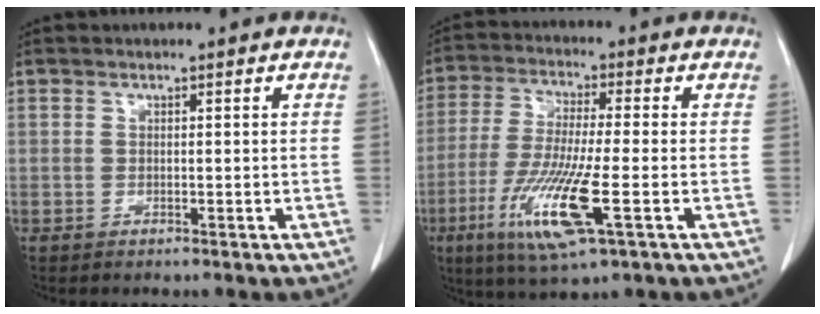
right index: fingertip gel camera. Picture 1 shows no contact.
{"total": 12.9, "force": [-4.5, 1.0, 12.0], "torque": [-0.247, -0.027, -0.081]}